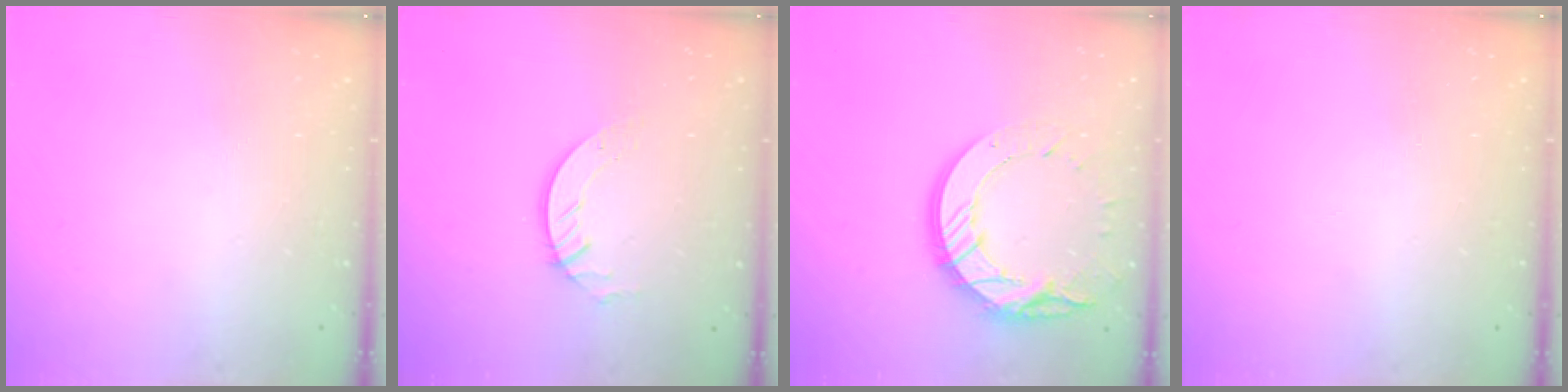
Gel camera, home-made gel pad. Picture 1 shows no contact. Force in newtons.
{"total": 2.8, "press": 2.8, "slide": 0.2}
{"total": 15.9, "press": 15.8, "slide": 1.5}
{"total": 0.0}